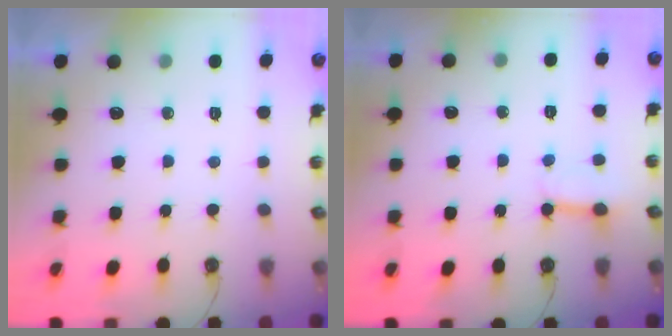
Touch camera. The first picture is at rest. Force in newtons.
{"total": 3.0, "press": 2.9, "slide": 0.4}